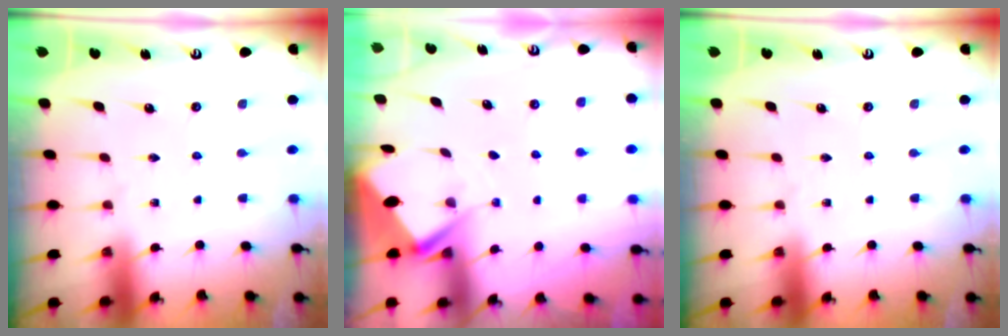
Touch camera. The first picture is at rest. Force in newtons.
{"total": 3.0, "press": 2.9, "slide": 0.4}
{"total": 0.0}